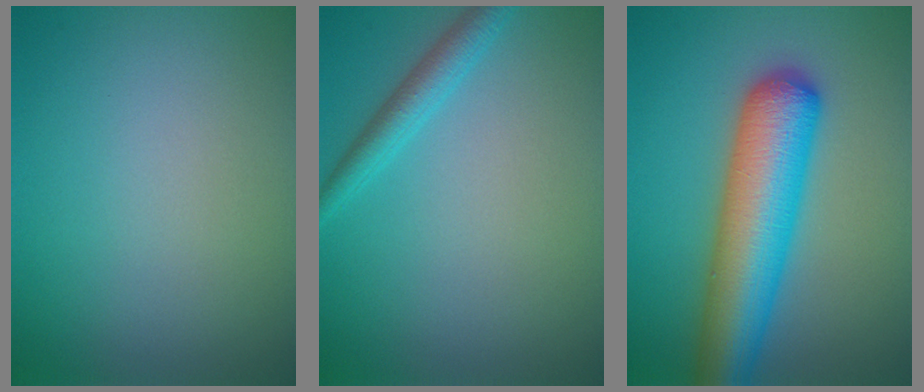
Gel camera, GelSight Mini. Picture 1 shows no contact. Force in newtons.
{"total": 2.2, "press": 2.2, "slide": 0.2}
{"total": 8.7, "press": 8.7, "slide": 0.3}